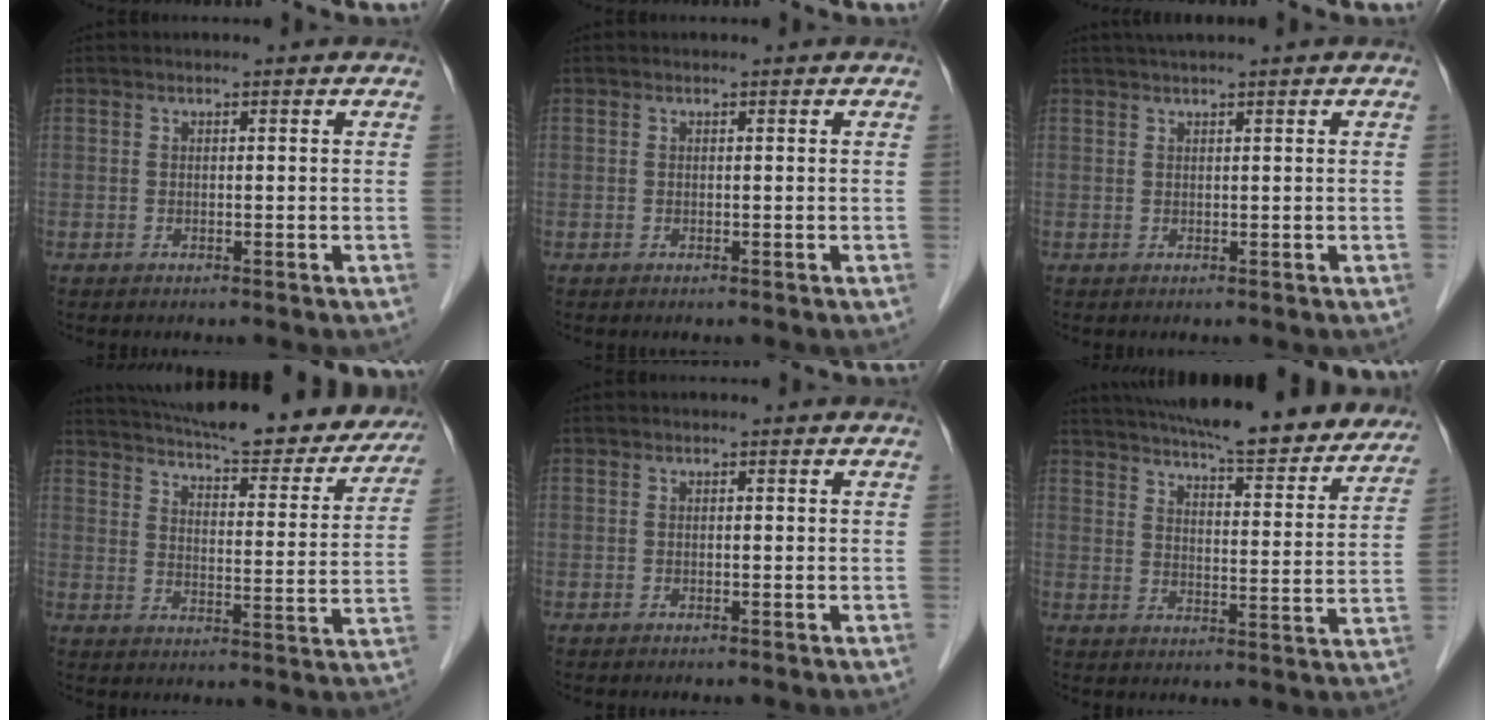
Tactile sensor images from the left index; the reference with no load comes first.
{"total": 0.0}
{"total": 2.0, "force": [1.6, -0.5, 1.2], "torque": [-0.020, 0.015, 0.034]}
{"total": 27.8, "force": [24.5, 6.1, 11.5], "torque": [-0.182, -0.032, 0.304]}
{"total": 0.0}
{"total": 25.8, "force": [22.8, 4.4, 11.3], "torque": [-0.173, -0.024, 0.286]}